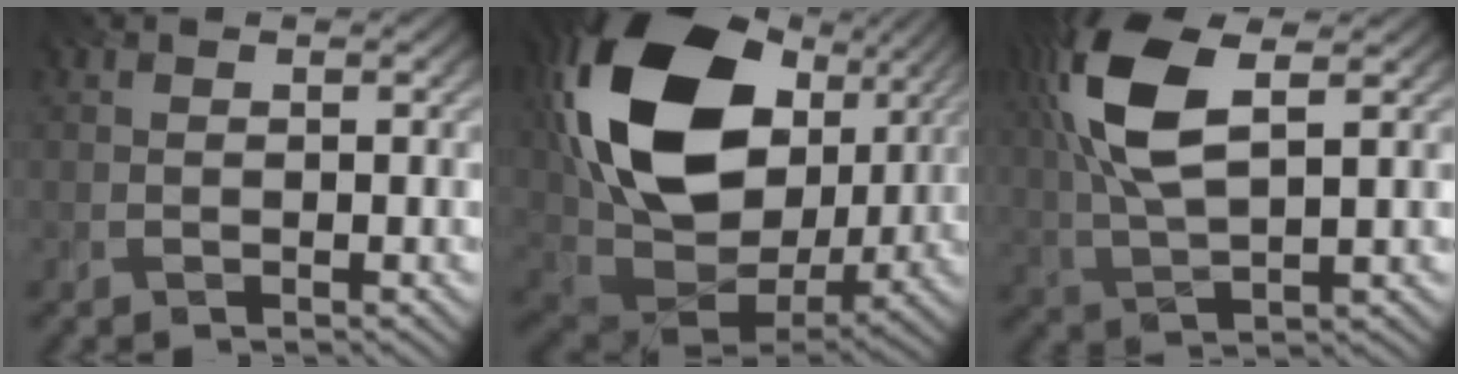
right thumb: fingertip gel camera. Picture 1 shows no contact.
{"total": 22.0, "force": [7.5, 14.6, 14.6], "torque": [-0.352, 0.013, 0.149]}
{"total": 11.7, "force": [3.9, 4.7, 9.9], "torque": [-0.243, 0.012, 0.078]}